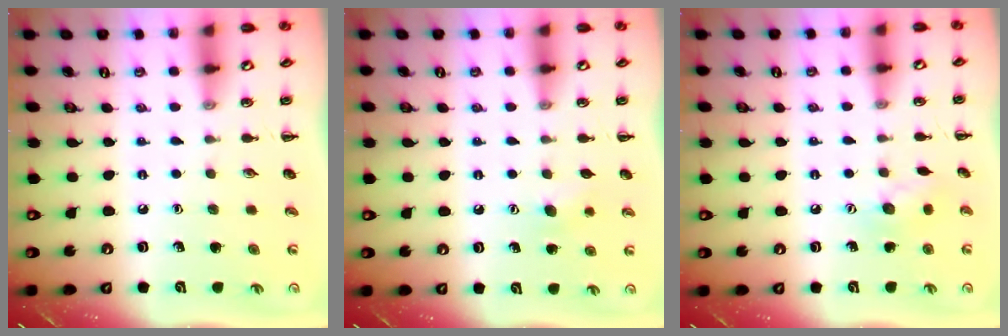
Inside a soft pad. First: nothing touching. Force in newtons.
{"total": 5.4, "press": 5.2, "slide": 1.4}
{"total": 7.4, "press": 7.3, "slide": 1.3}